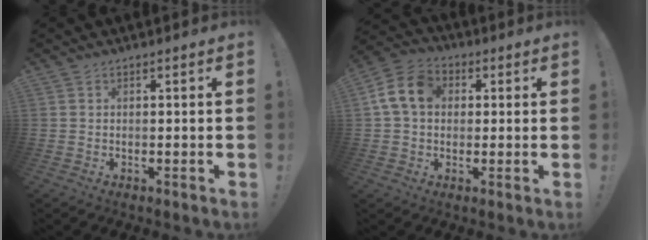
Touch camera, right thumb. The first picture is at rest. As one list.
[{"total": 11.7, "force": [2.3, 8.8, 7.4], "torque": [-0.140, 0.017, 0.050]}]